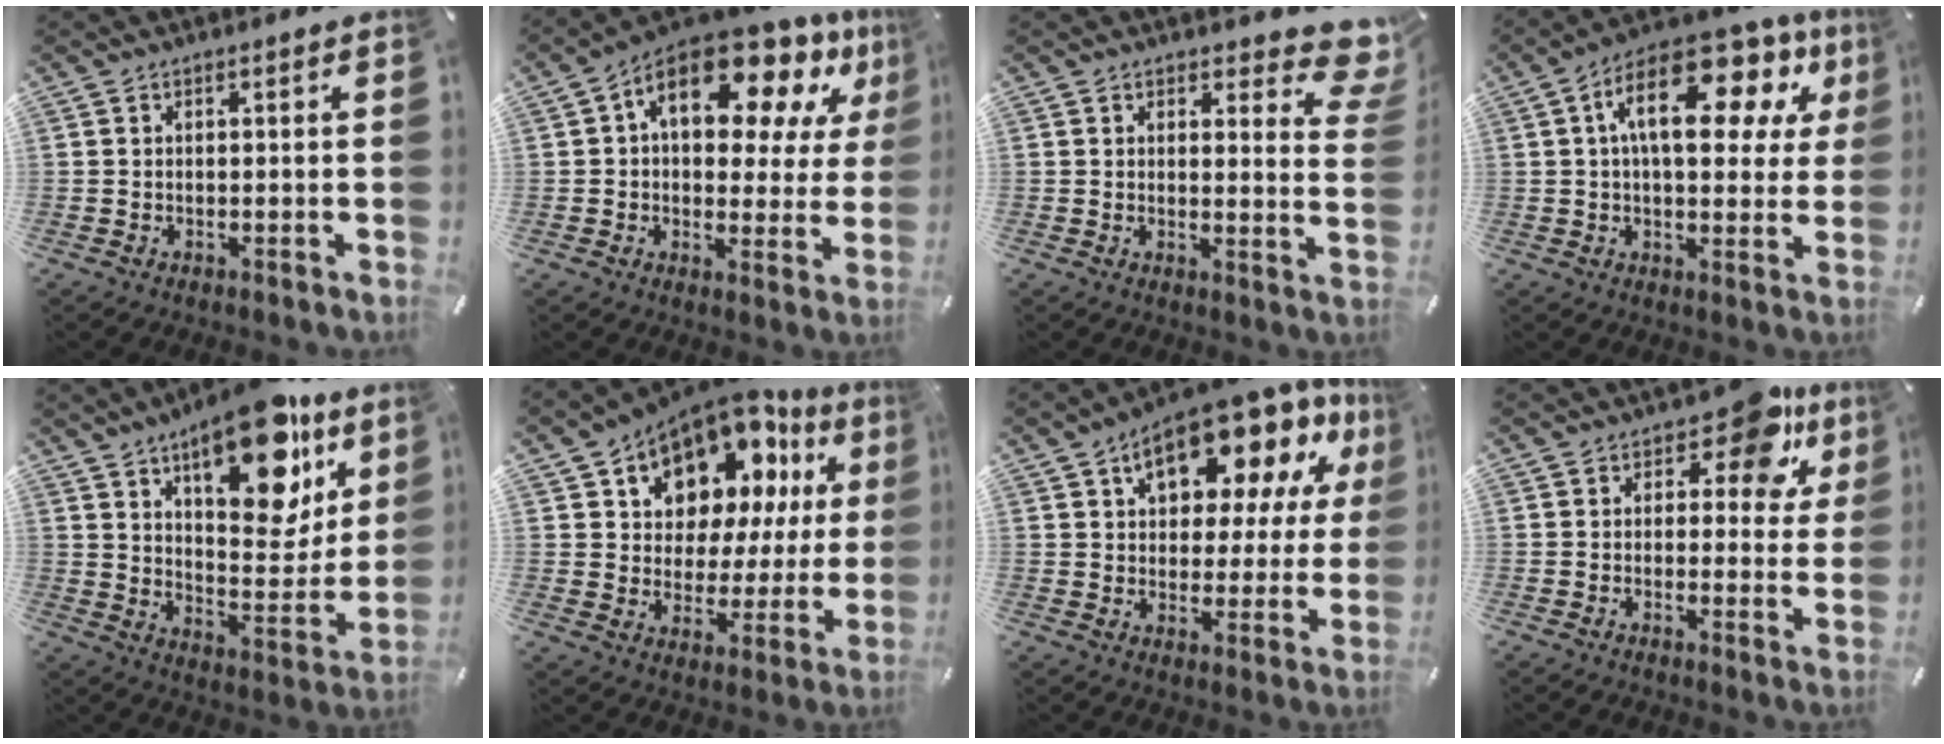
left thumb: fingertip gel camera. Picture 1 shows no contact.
{"total": 18.1, "force": [9.4, 9.2, 12.4], "torque": [-0.191, -0.055, 0.158]}
{"total": 7.4, "force": [5.4, 3.4, 3.8], "torque": [-0.033, -0.041, 0.093]}
{"total": 18.7, "force": [7.6, 8.9, 14.6], "torque": [-0.234, -0.031, 0.121]}
{"total": 21.8, "force": [13.8, 9.4, 14.0], "torque": [-0.187, -0.085, 0.224]}
{"total": 12.9, "force": [9.8, 7.7, 3.3], "torque": [-0.067, -0.093, 0.172]}
{"total": 17.3, "force": [10.9, 8.7, 10.2], "torque": [-0.156, -0.069, 0.186]}
{"total": 10.6, "force": [5.8, 5.3, 7.1], "torque": [-0.080, -0.035, 0.095]}